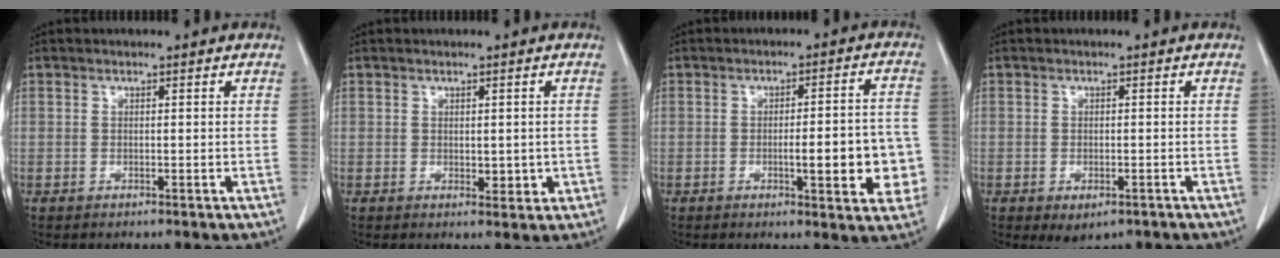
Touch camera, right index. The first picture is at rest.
{"total": 2.7, "force": [-0.1, 1.5, 2.2], "torque": [-0.025, -0.004, 0.005]}
{"total": 10.9, "force": [-2.4, 2.4, 10.4], "torque": [-0.119, 0.015, -0.025]}
{"total": 3.6, "force": [-2.2, 1.9, 2.1], "torque": [-0.027, -0.005, -0.020]}